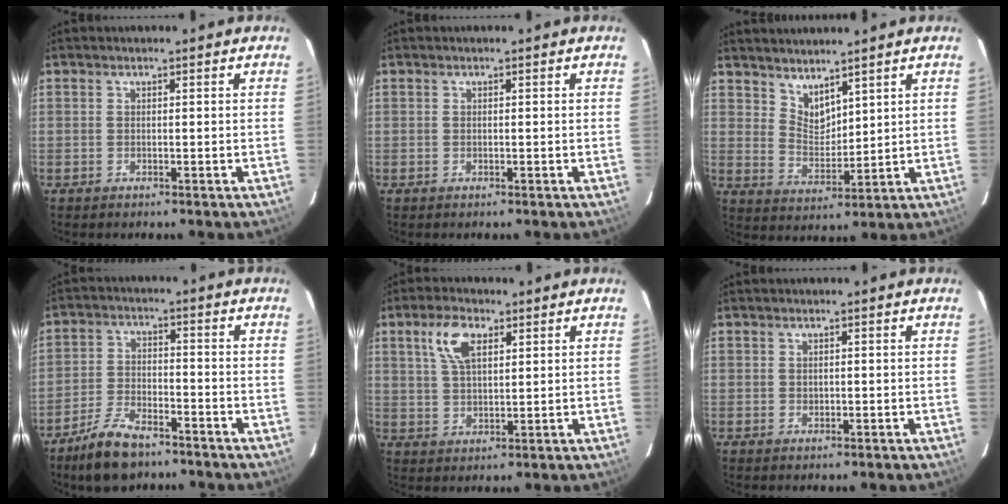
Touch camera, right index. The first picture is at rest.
{"total": 0.0}
{"total": 5.6, "force": [4.6, 2.7, 1.8], "torque": [-0.023, -0.003, 0.092]}
{"total": 9.5, "force": [-7.3, 3.7, 4.9], "torque": [-0.118, -0.002, -0.134]}
{"total": 7.2, "force": [3.4, 3.5, 5.3], "torque": [-0.105, 0.014, 0.066]}
{"total": 0.6, "force": [0.1, 0.6, 0.2], "torque": [-0.002, 0.001, 0.003]}